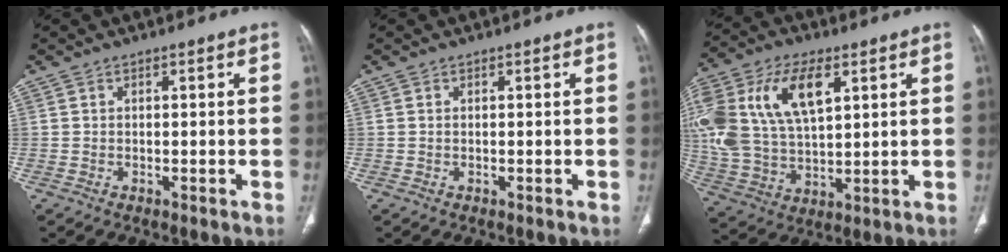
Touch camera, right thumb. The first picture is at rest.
{"total": 0.0}
{"total": 23.3, "force": [7.7, 13.0, 17.8], "torque": [-0.395, 0.005, 0.145]}